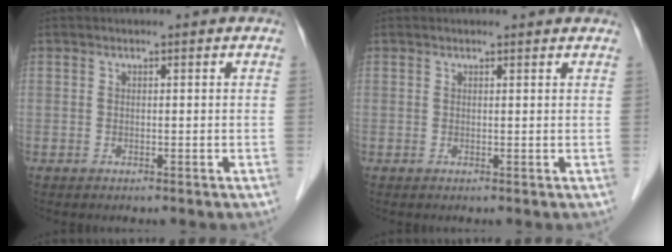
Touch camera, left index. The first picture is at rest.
{"total": 2.4, "force": [2.3, 0.4, 0.6], "torque": [-0.013, 0.013, 0.020]}